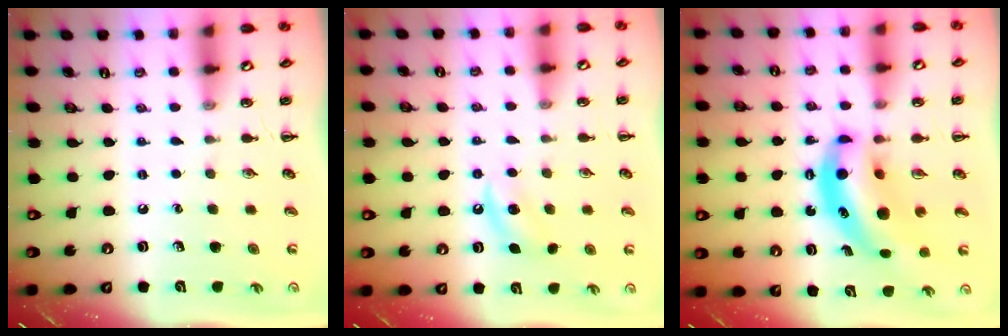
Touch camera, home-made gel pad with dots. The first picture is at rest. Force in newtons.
{"total": 6.3, "press": 6.1, "slide": 1.8}
{"total": 10.8, "press": 10.4, "slide": 2.9}